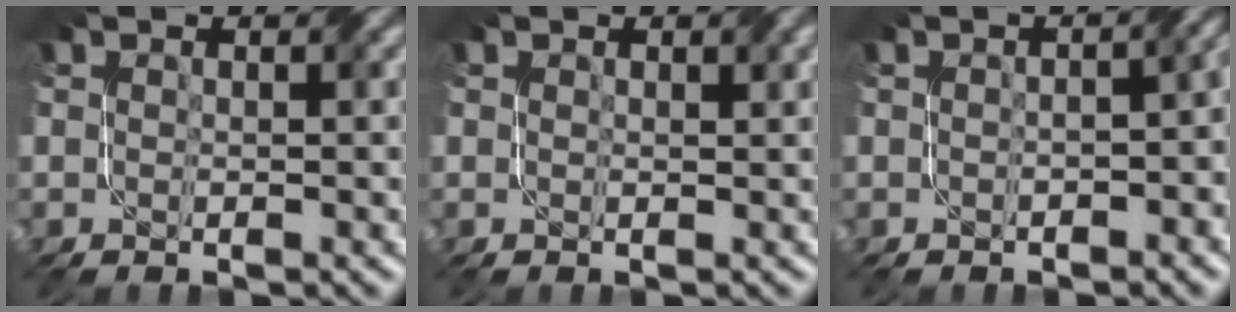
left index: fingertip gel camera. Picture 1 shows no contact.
{"total": 0.9, "force": [0.7, 0.3, 0.5], "torque": [-0.008, 0.001, 0.012]}
{"total": 4.8, "force": [-0.9, 2.5, 4.0], "torque": [-0.024, 0.001, -0.007]}